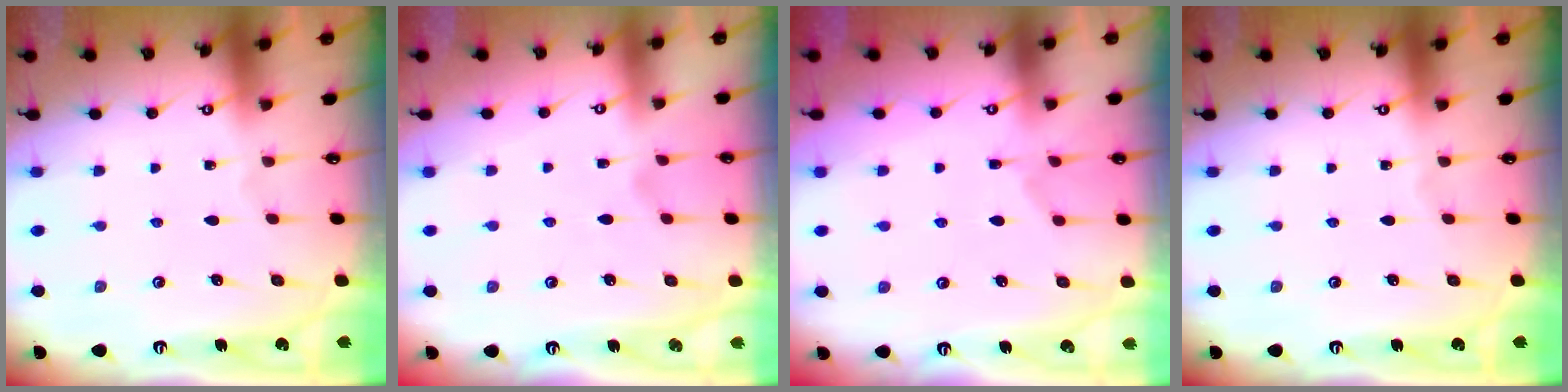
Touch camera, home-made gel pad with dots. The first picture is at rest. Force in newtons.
{"total": 1.1, "press": 0.1, "slide": 1.1}
{"total": 2.4, "press": 2.1, "slide": 1.1}
{"total": 0.0}